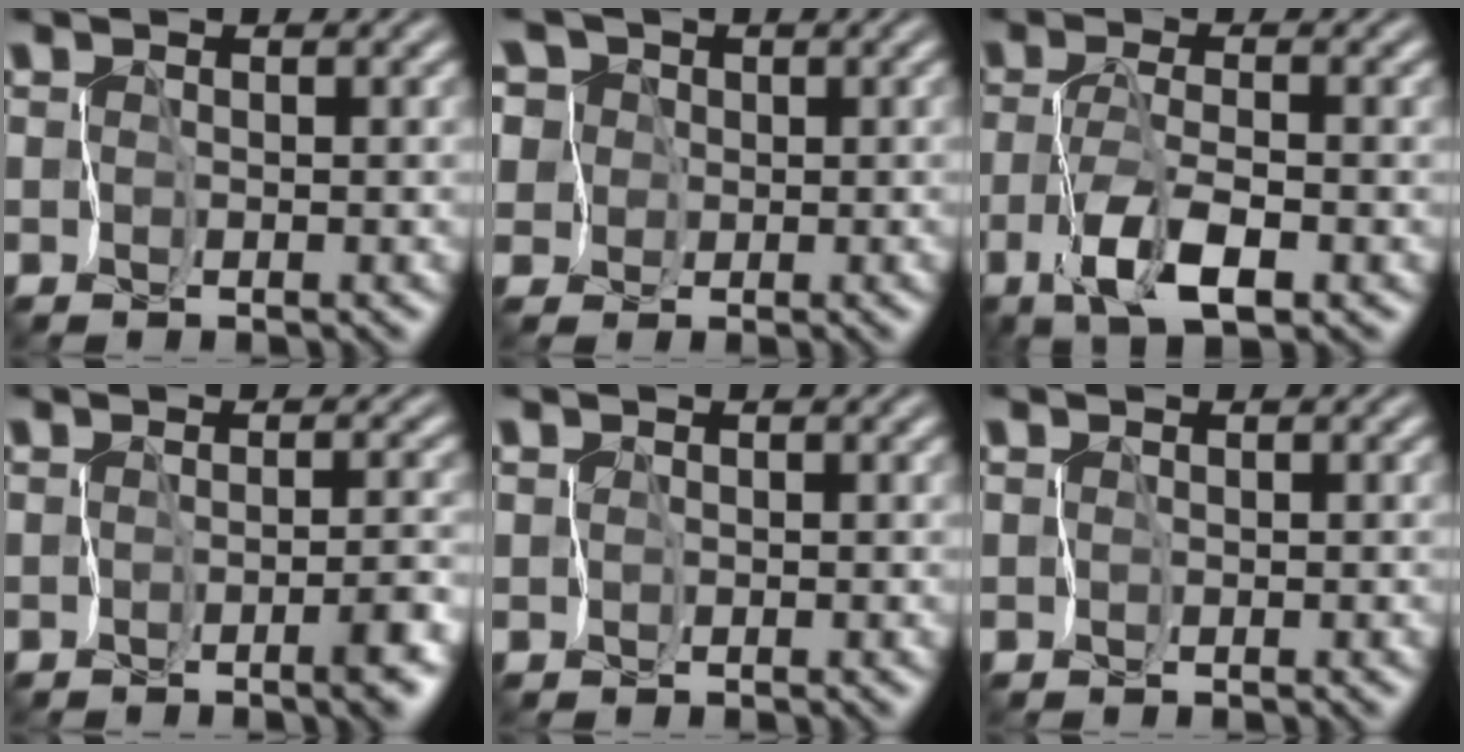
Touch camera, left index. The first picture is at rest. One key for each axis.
{"total": 11.3, "fx": 5.0, "fy": 8.6, "fz": 5.3, "tx": -0.130, "ty": 0.055, "tz": 0.048}
{"total": 4.1, "fx": -2.0, "fy": 0.6, "fz": 3.5, "tx": -0.077, "ty": -0.003, "tz": -0.038}
{"total": 1.9, "fx": -1.3, "fy": 0.2, "fz": 1.4, "tx": -0.015, "ty": -0.004, "tz": -0.018}
{"total": 0.6, "fx": 0.4, "fy": 0.5, "fz": 0.1, "tx": 0.001, "ty": 0.004, "tz": 0.004}
{"total": 0.0}